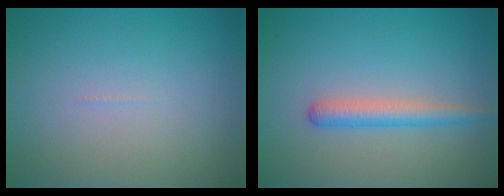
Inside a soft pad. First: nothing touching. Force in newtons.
{"total": 2.5, "press": 2.5, "slide": 0.1}